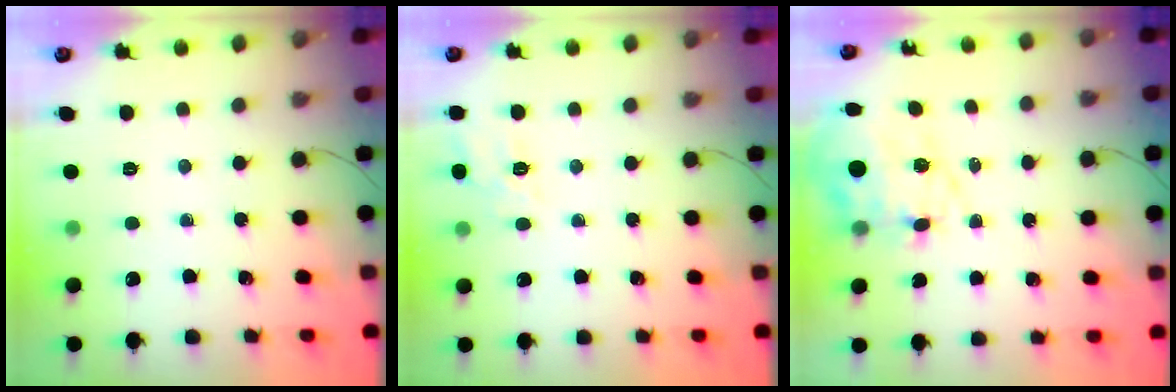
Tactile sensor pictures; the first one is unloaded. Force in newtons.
{"total": 11.4, "press": 11.4, "slide": 1.1}
{"total": 14.1, "press": 13.7, "slide": 3.4}